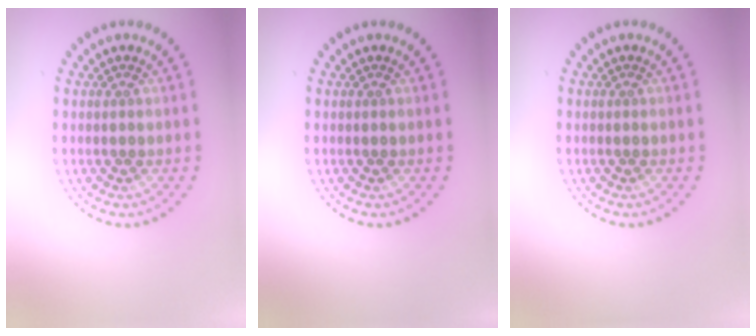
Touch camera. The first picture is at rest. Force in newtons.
{"total": 0.0}
{"total": 0.0}